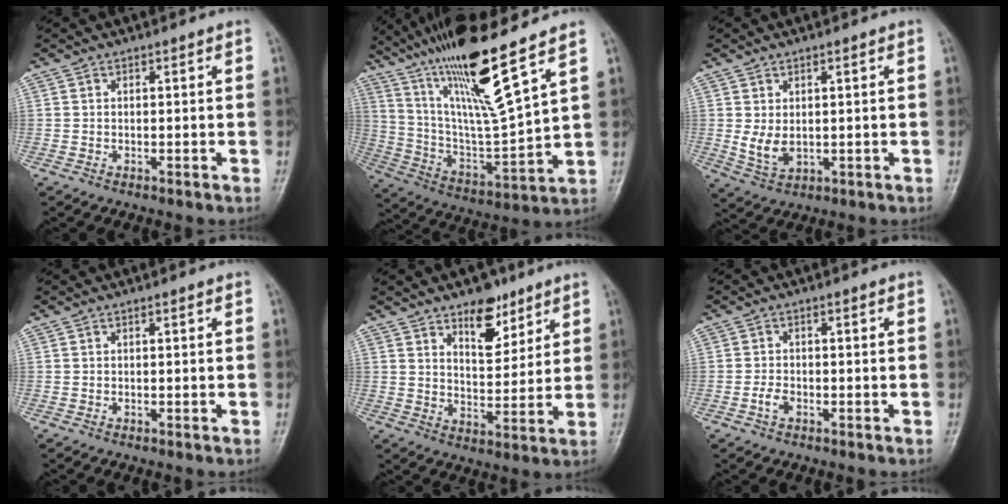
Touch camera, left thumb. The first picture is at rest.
{"total": 20.5, "force": [13.6, 1.5, 15.2], "torque": [-0.257, -0.064, 0.254]}
{"total": 5.0, "force": [0.5, 2.9, 4.0], "torque": [-0.068, -0.008, 0.021]}
{"total": 0.0}
{"total": 9.2, "force": [6.0, 4.6, 5.2], "torque": [-0.050, -0.041, 0.098]}
{"total": 2.3, "force": [-1.1, 1.3, 1.5], "torque": [-0.032, 0.010, -0.023]}